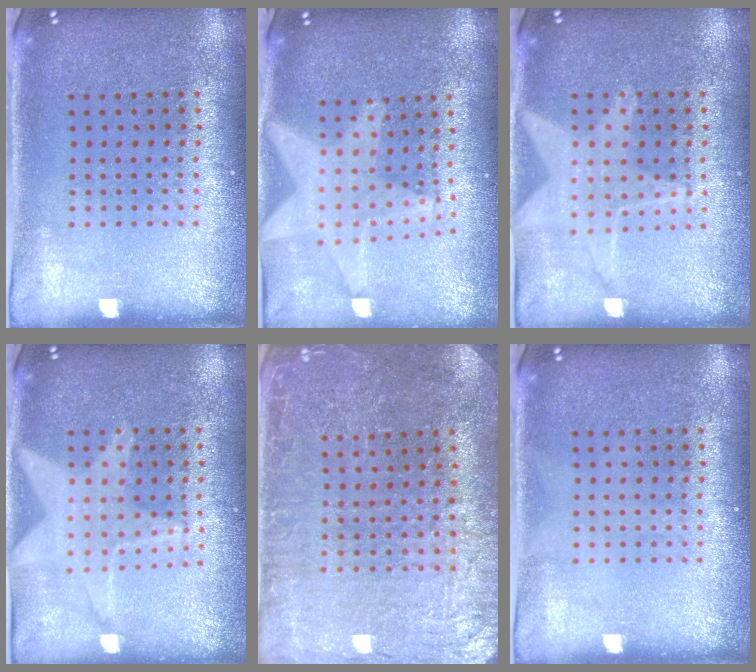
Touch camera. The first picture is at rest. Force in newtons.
{"total": 1.9, "press": 1.6, "slide": 1.0}
{"total": 1.3, "press": 1.3, "slide": 0.2}
{"total": 1.2, "press": 1.2, "slide": 0.2}
{"total": 1.6, "press": 1.6, "slide": 0.1}
{"total": 0.0}